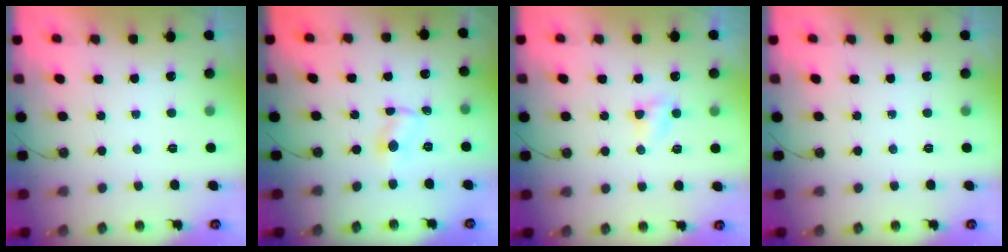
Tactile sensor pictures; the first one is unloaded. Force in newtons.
{"total": 1.5, "press": 1.5, "slide": 0.2}
{"total": 2.9, "press": 2.8, "slide": 0.2}
{"total": 0.0}